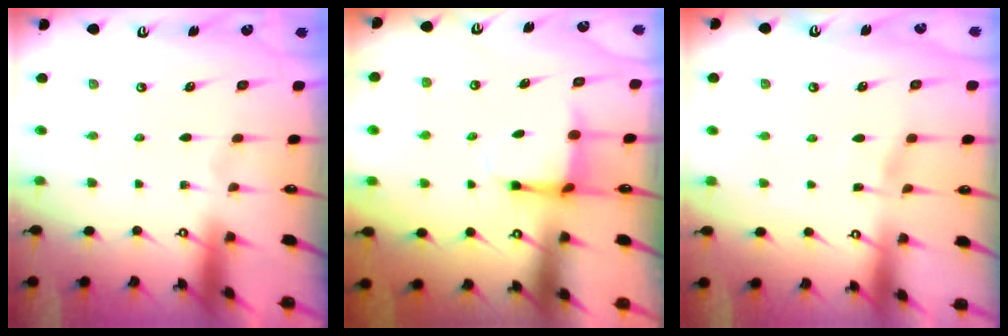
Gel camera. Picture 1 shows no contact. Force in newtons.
{"total": 3.9, "press": 3.7, "slide": 1.3}
{"total": 2.5, "press": 2.5, "slide": 0.4}